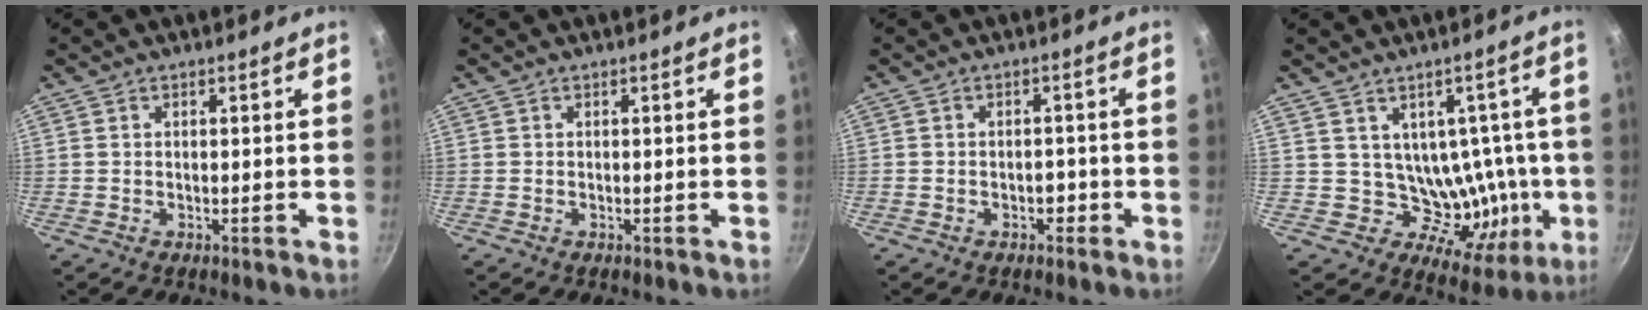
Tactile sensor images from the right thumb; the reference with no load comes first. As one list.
[{"total": 0.0}, {"total": 2.3, "force": [-1.1, 1.7, 1.2], "torque": [-0.006, 0.018, -0.011]}, {"total": 11.9, "force": [1.0, 10.1, 6.3], "torque": [-0.039, -0.015, 0.029]}]